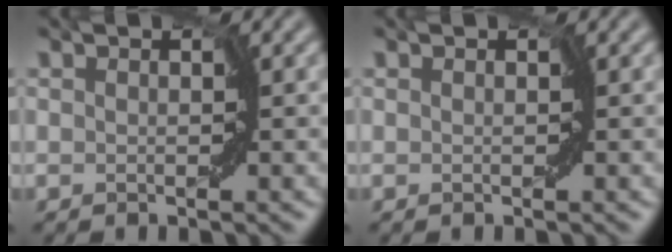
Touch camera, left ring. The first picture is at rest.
{"total": 0.0}